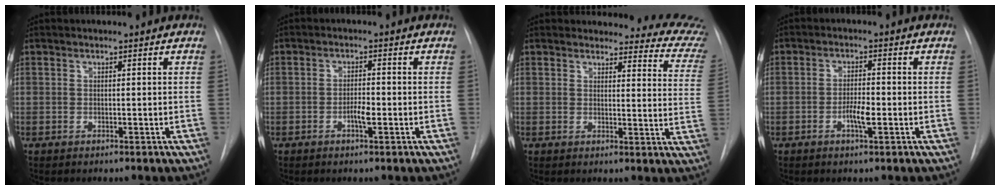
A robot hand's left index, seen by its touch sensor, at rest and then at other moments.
{"total": 2.3, "force": [-0.9, 0.4, 2.1], "torque": [-0.036, 0.001, -0.016]}
{"total": 15.0, "force": [14.7, 2.2, 1.8], "torque": [0.017, -0.094, 0.127]}
{"total": 3.3, "force": [-1.1, 0.5, 3.0], "torque": [-0.055, 0.000, -0.020]}